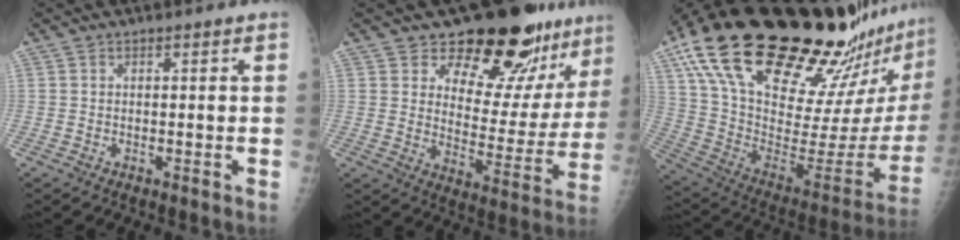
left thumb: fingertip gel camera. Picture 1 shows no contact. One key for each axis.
{"total": 19.3, "fx": 15.0, "fy": 8.2, "fz": 8.9, "tx": -0.063, "ty": -0.111, "tz": 0.199}
{"total": 38.8, "fx": 28.6, "fy": 9.3, "fz": 24.5, "tx": -0.385, "ty": -0.113, "tz": 0.450}